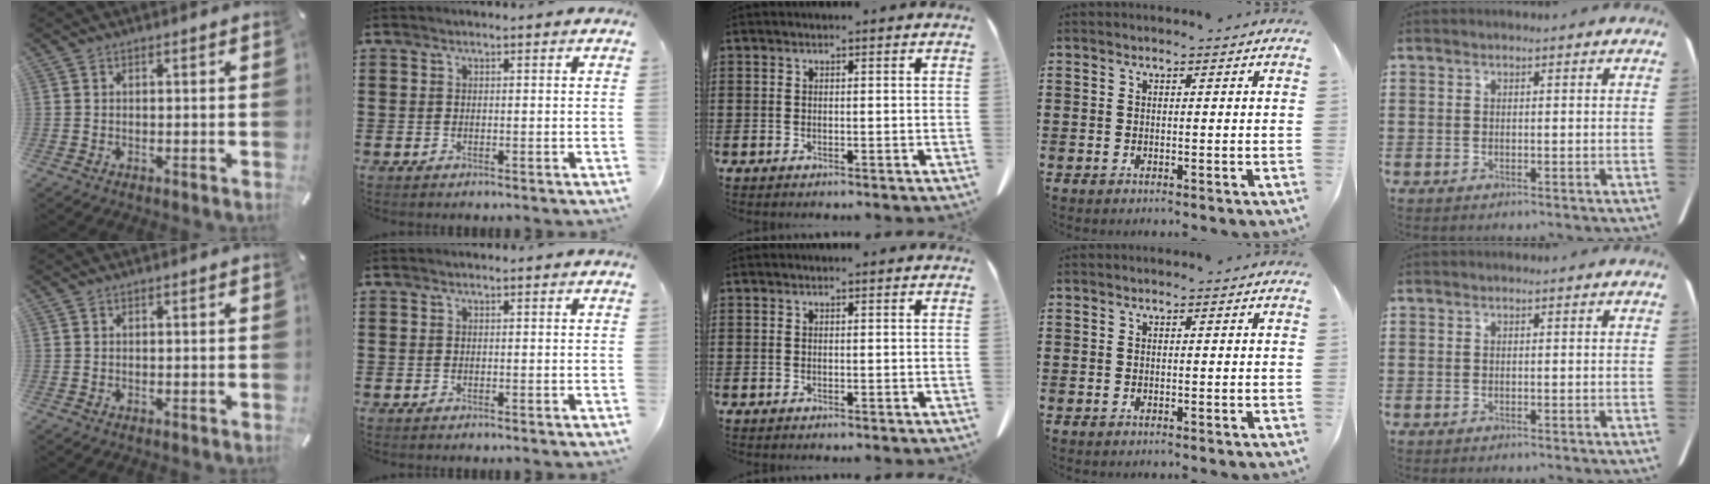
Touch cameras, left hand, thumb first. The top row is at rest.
{}